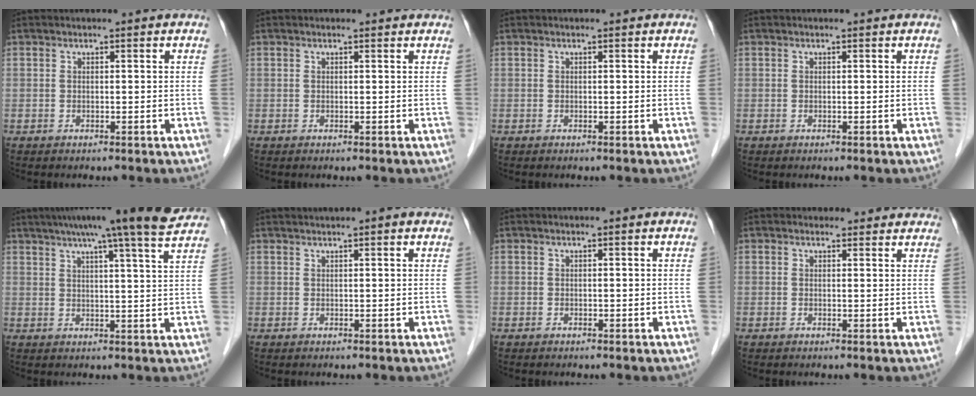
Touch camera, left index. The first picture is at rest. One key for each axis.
{"total": 0.8, "fx": 0.8, "fy": 0.1, "fz": 0.1, "tx": -0.010, "ty": 0.004, "tz": 0.008}
{"total": 0.0}
{"total": 0.0}
{"total": 15.6, "fx": 13.1, "fy": -1.0, "fz": 8.6, "tx": -0.137, "ty": 0.010, "tz": 0.163}
{"total": 4.4, "fx": 3.7, "fy": -0.1, "fz": 2.3, "tx": -0.031, "ty": 0.032, "tz": 0.051}
{"total": 0.0}
{"total": 4.8, "fx": 4.5, "fy": 1.7, "fz": 0.5, "tx": 0.004, "ty": 0.007, "tz": 0.040}